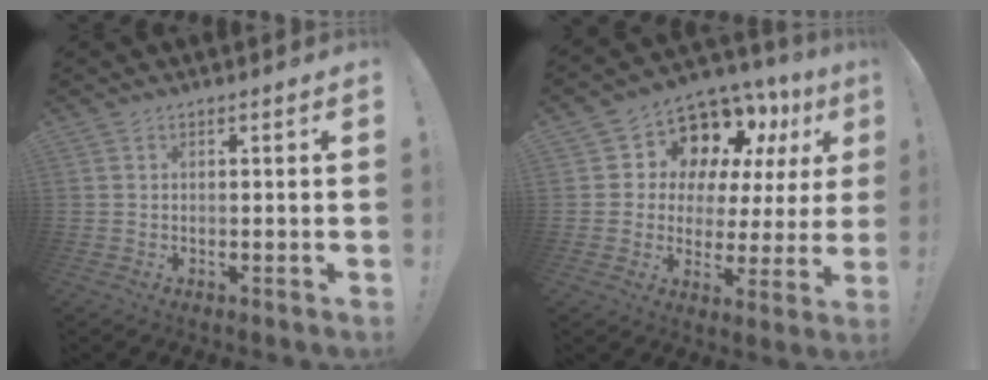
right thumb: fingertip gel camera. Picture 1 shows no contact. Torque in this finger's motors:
{"motor_torque": [1.81, 1.95, 0.31, -0.11, 0.03]}